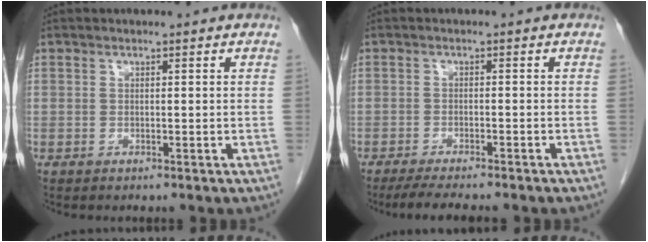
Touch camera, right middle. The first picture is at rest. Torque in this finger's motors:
{"motor_torque": [0.64, -0.53, 0.08, 0.03]}